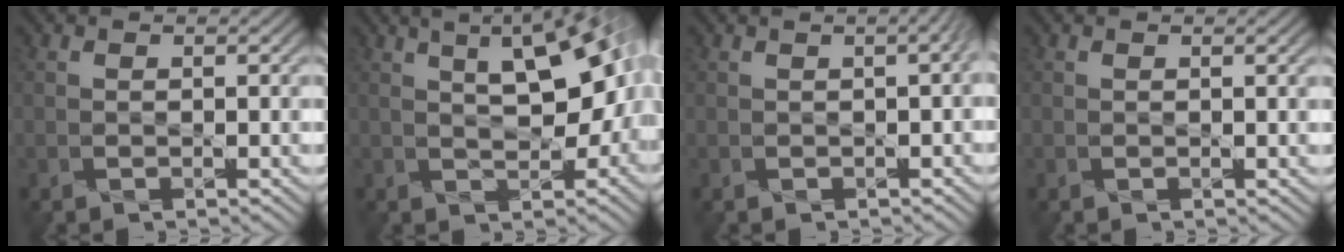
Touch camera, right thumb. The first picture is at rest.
{"total": 10.0, "force": [2.6, 4.6, 8.5], "torque": [-0.127, 0.011, 0.048]}
{"total": 3.6, "force": [-0.8, 1.6, 3.2], "torque": [-0.034, -0.011, 0.002]}
{"total": 0.9, "force": [0.3, 0.3, 0.8], "torque": [-0.015, -0.008, 0.006]}